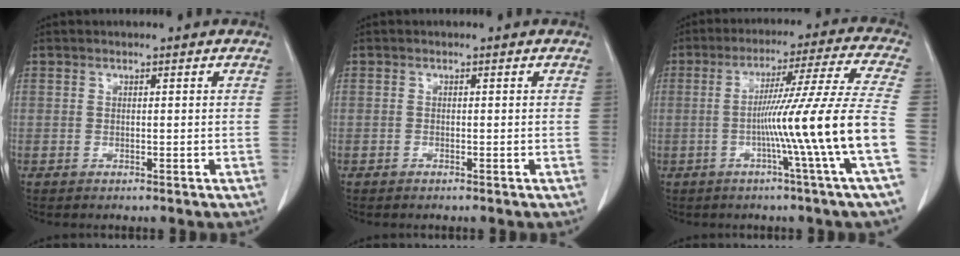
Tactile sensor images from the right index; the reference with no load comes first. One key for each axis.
{"total": 0.0}
{"total": 15.9, "fx": -3.8, "fy": -3.7, "fz": 15.0, "tx": -0.235, "ty": -0.007, "tz": -0.068}